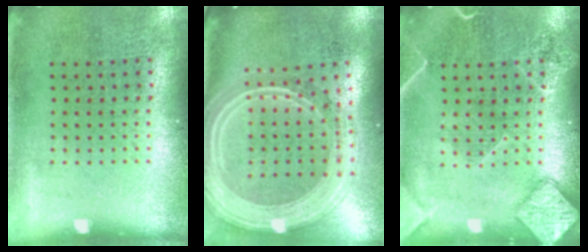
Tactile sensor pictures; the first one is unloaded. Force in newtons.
{"total": 3.0, "press": 2.4, "slide": 1.7}
{"total": 2.8, "press": 2.8, "slide": 0.3}